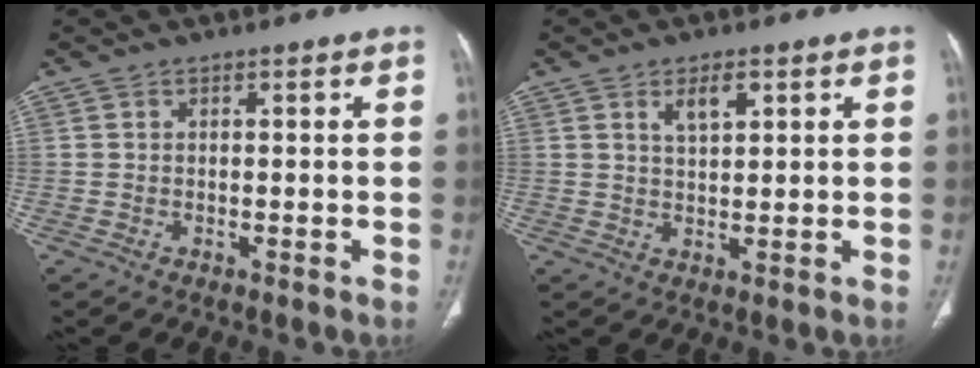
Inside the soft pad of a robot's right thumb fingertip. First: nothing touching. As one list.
[{"total": 4.0, "force": [2.0, 1.7, 3.0], "torque": [-0.046, -0.010, 0.038]}]